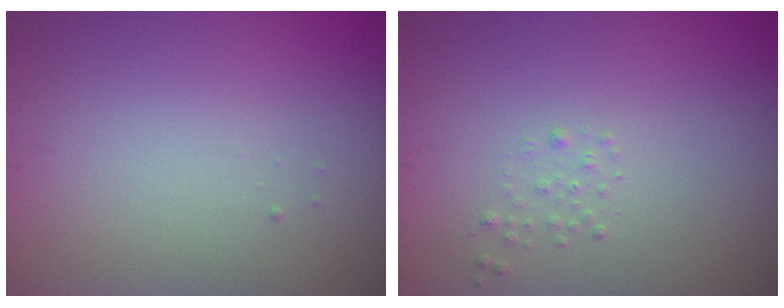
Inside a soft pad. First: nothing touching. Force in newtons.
{"total": 0.6, "press": 0.6, "slide": 0.1}